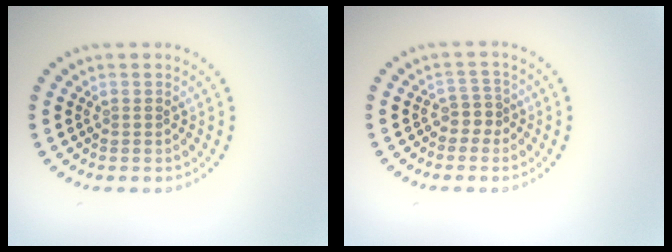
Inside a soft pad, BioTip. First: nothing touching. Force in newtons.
{"total": 1.7, "press": 1.3, "slide": 1.1}